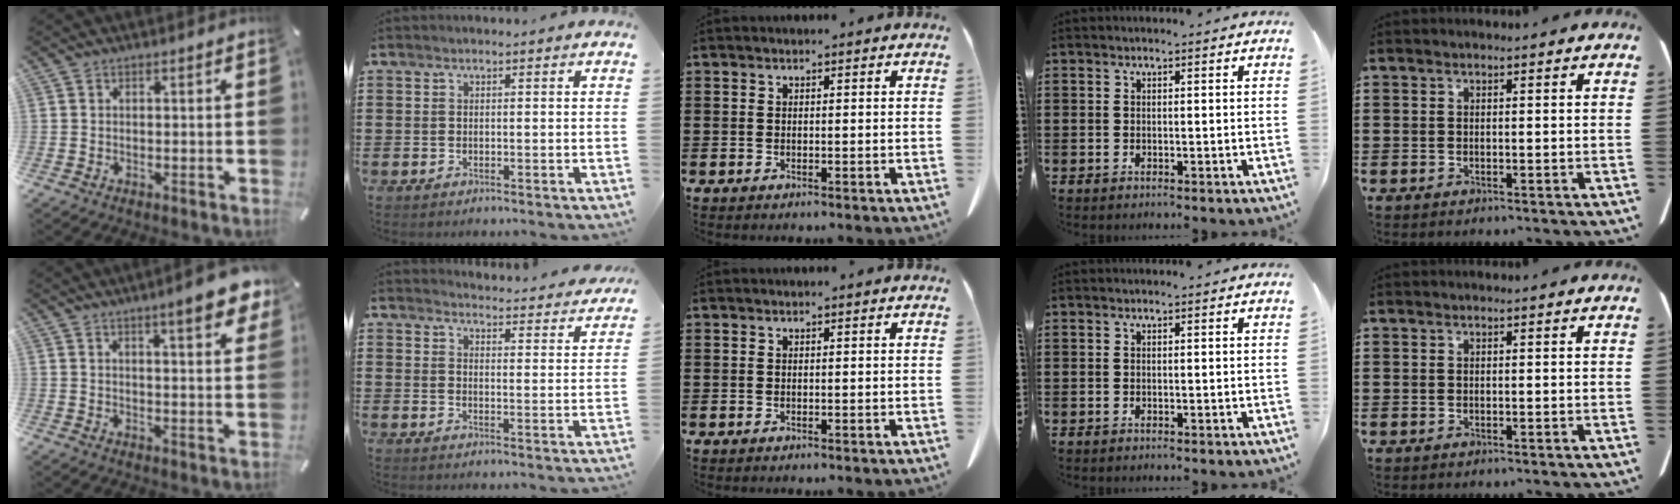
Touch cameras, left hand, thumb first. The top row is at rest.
{"thumb": {"total": 8.7, "force": [5.8, 1.7, 6.2], "torque": [-0.084, -0.031, 0.092]}, "index": {"total": 3.9, "force": [3.9, -0.1, 0.1], "torque": [-0.010, -0.031, 0.066]}}